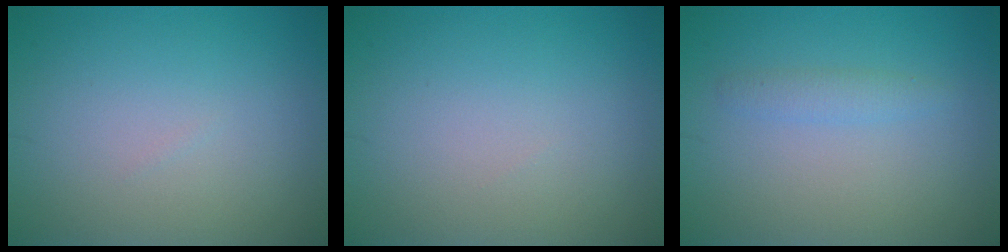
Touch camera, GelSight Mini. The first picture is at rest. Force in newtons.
{"total": 0.0}
{"total": 1.3, "press": 1.3, "slide": 0.0}